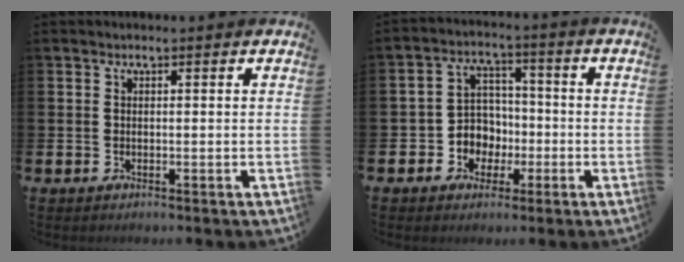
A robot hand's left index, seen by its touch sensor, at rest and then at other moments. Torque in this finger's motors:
{"motor_torque": [0.78, 0.70, 0.14, 0.05]}